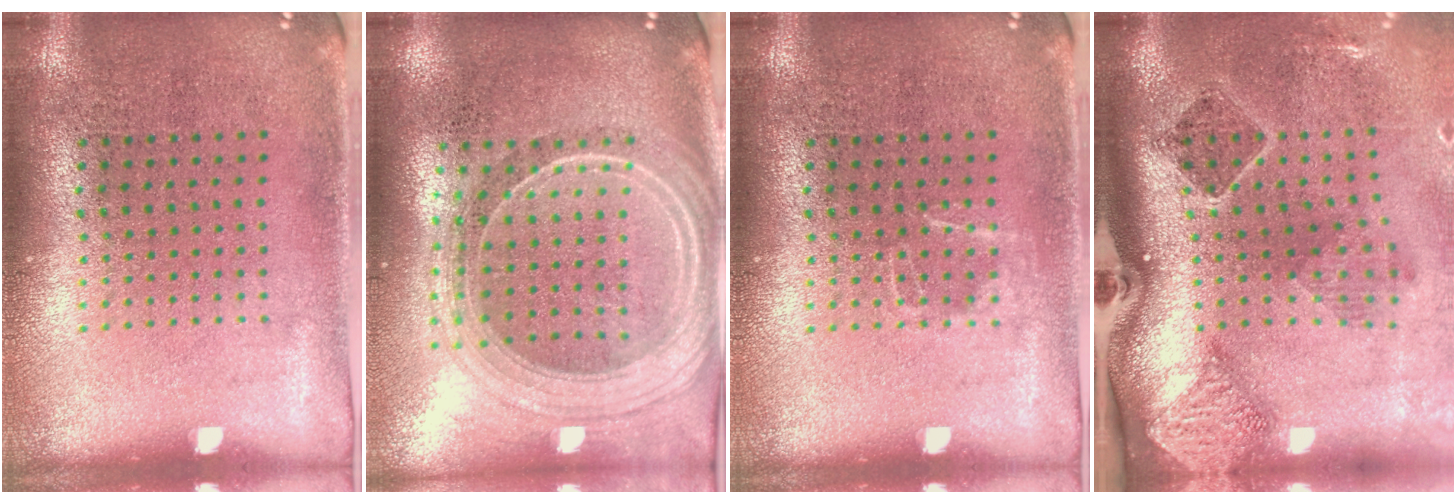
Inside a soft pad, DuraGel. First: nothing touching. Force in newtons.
{"total": 2.3, "press": 2.0, "slide": 1.1}
{"total": 0.9, "press": 0.8, "slide": 0.2}
{"total": 2.3, "press": 1.7, "slide": 1.5}